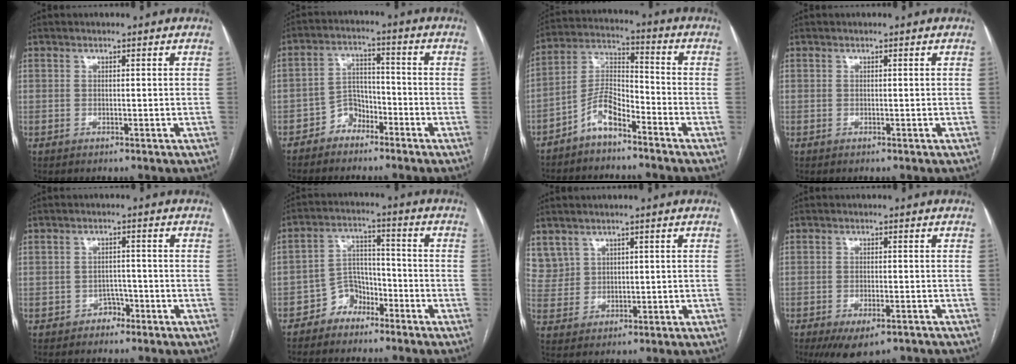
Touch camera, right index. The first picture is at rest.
{"total": 4.5, "force": [-3.3, 2.9, 1.2], "torque": [-0.011, 0.012, -0.061]}
{"total": 7.1, "force": [-5.0, 2.2, 4.5], "torque": [-0.100, 0.016, -0.101]}
{"total": 0.0}
{"total": 2.3, "force": [-1.4, 1.7, 0.3], "torque": [0.001, 0.010, -0.024]}
{"total": 5.4, "force": [-3.9, 3.6, 1.1], "torque": [-0.010, 0.015, -0.071]}
{"total": 6.0, "force": [3.8, 4.7, 0.5], "torque": [-0.013, 0.014, 0.089]}
{"total": 6.6, "force": [-4.4, 2.4, 4.3], "torque": [-0.066, -0.011, -0.066]}